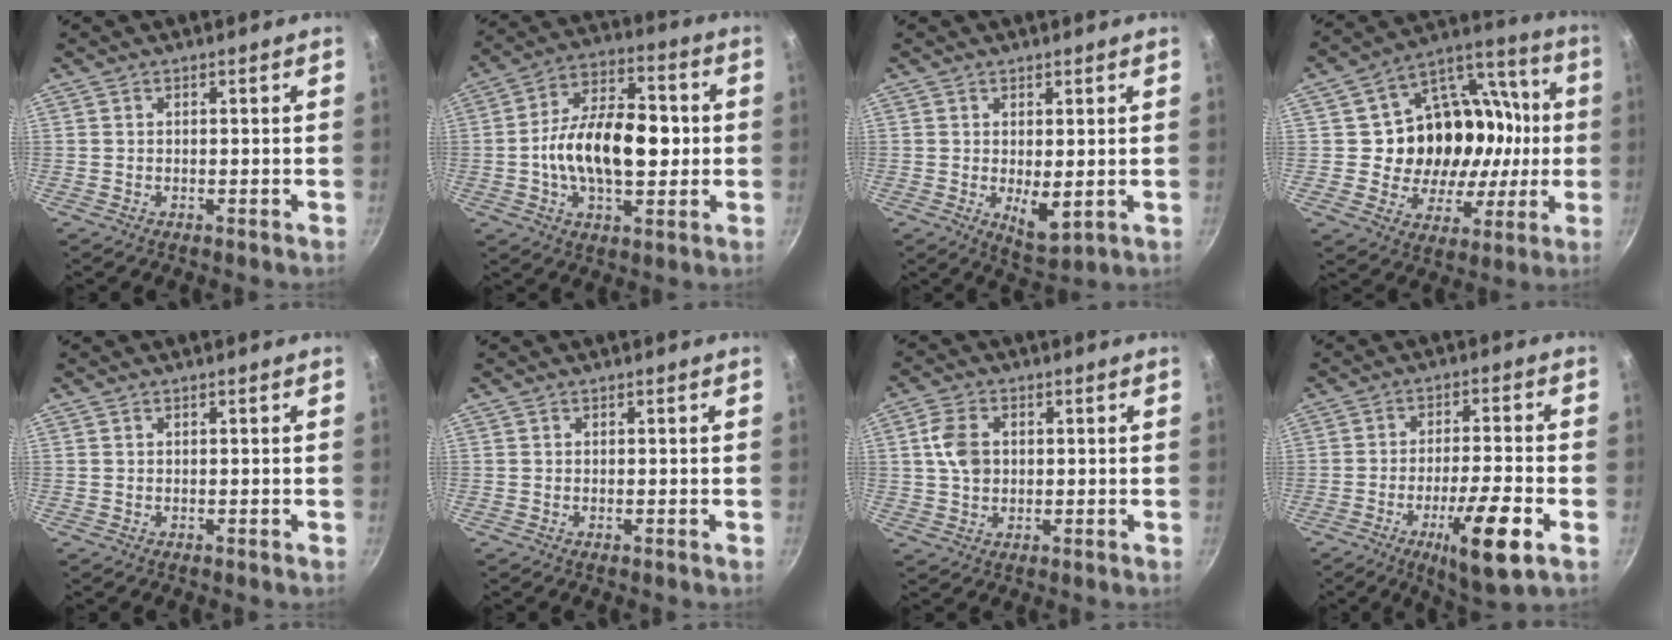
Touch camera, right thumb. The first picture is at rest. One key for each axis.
{"total": 17.7, "fx": -0.8, "fy": 9.8, "fz": 14.7, "tx": -0.213, "ty": 0.031, "tz": -0.026}
{"total": 5.6, "fx": -0.2, "fy": 2.6, "fz": 5.0, "tx": -0.069, "ty": -0.016, "tz": 0.006}
{"total": 23.0, "fx": 0.0, "fy": 18.5, "fz": 13.6, "tx": -0.171, "ty": 0.036, "tz": 0.005}
{"total": 0.0}
{"total": 0.0}
{"total": 6.4, "fx": 1.0, "fy": 4.6, "fz": 4.3, "tx": -0.071, "ty": 0.005, "tz": 0.017}
{"total": 12.8, "fx": -5.3, "fy": 2.2, "fz": 11.4, "tx": -0.192, "ty": 0.018, "tz": -0.082}